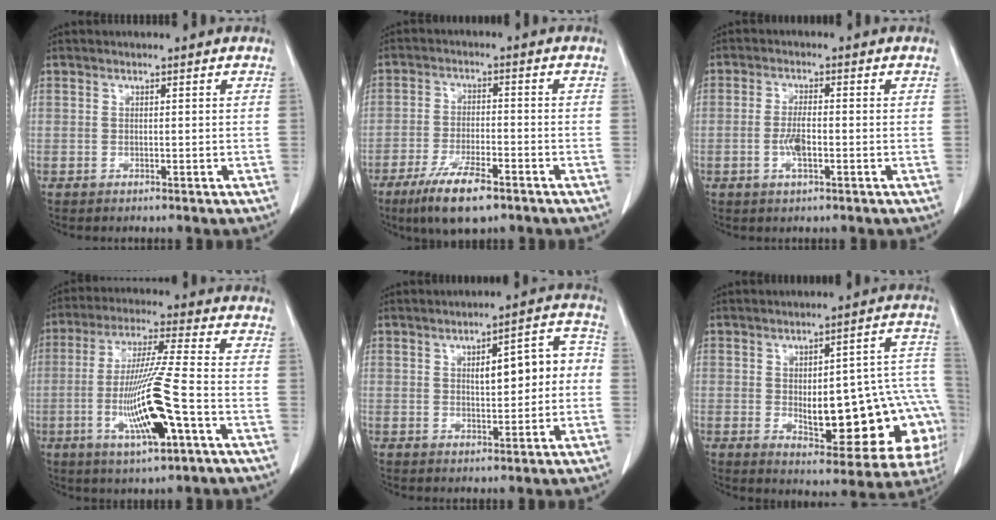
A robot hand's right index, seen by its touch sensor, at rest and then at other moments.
{"total": 9.1, "force": [-5.9, 2.0, 6.7], "torque": [-0.125, -0.016, -0.100]}
{"total": 3.8, "force": [-1.0, 0.9, 3.5], "torque": [-0.075, -0.002, -0.019]}
{"total": 14.0, "force": [-4.2, 0.3, 13.3], "torque": [-0.265, -0.013, -0.077]}
{"total": 7.8, "force": [0.3, 2.6, 7.3], "torque": [-0.098, 0.031, 0.008]}
{"total": 20.6, "force": [-3.5, 7.4, 18.9], "torque": [-0.161, 0.037, -0.018]}